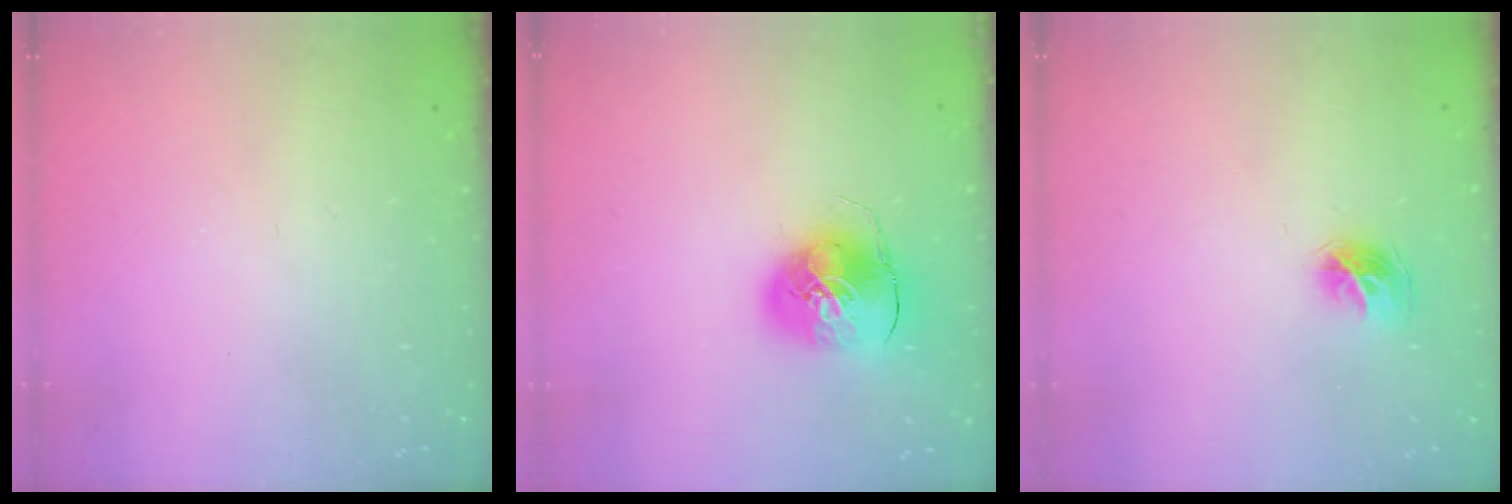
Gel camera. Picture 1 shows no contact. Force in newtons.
{"total": 9.8, "press": 9.7, "slide": 1.5}
{"total": 8.0, "press": 8.0, "slide": 0.7}